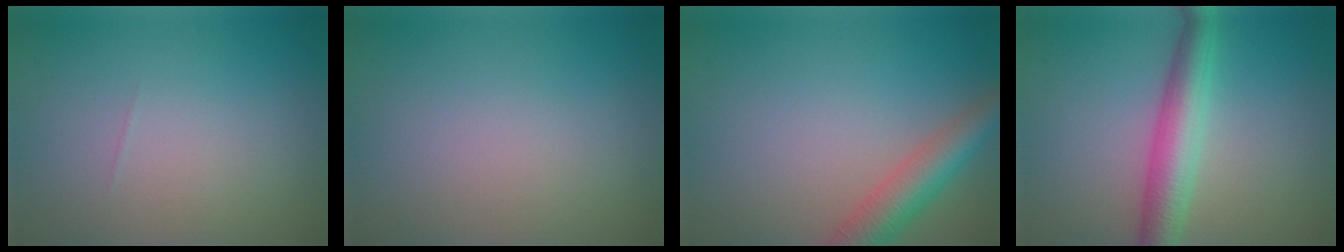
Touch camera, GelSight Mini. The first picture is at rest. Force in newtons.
{"total": 0.0}
{"total": 4.7, "press": 4.7, "slide": 0.3}
{"total": 5.0, "press": 5.0, "slide": 0.0}